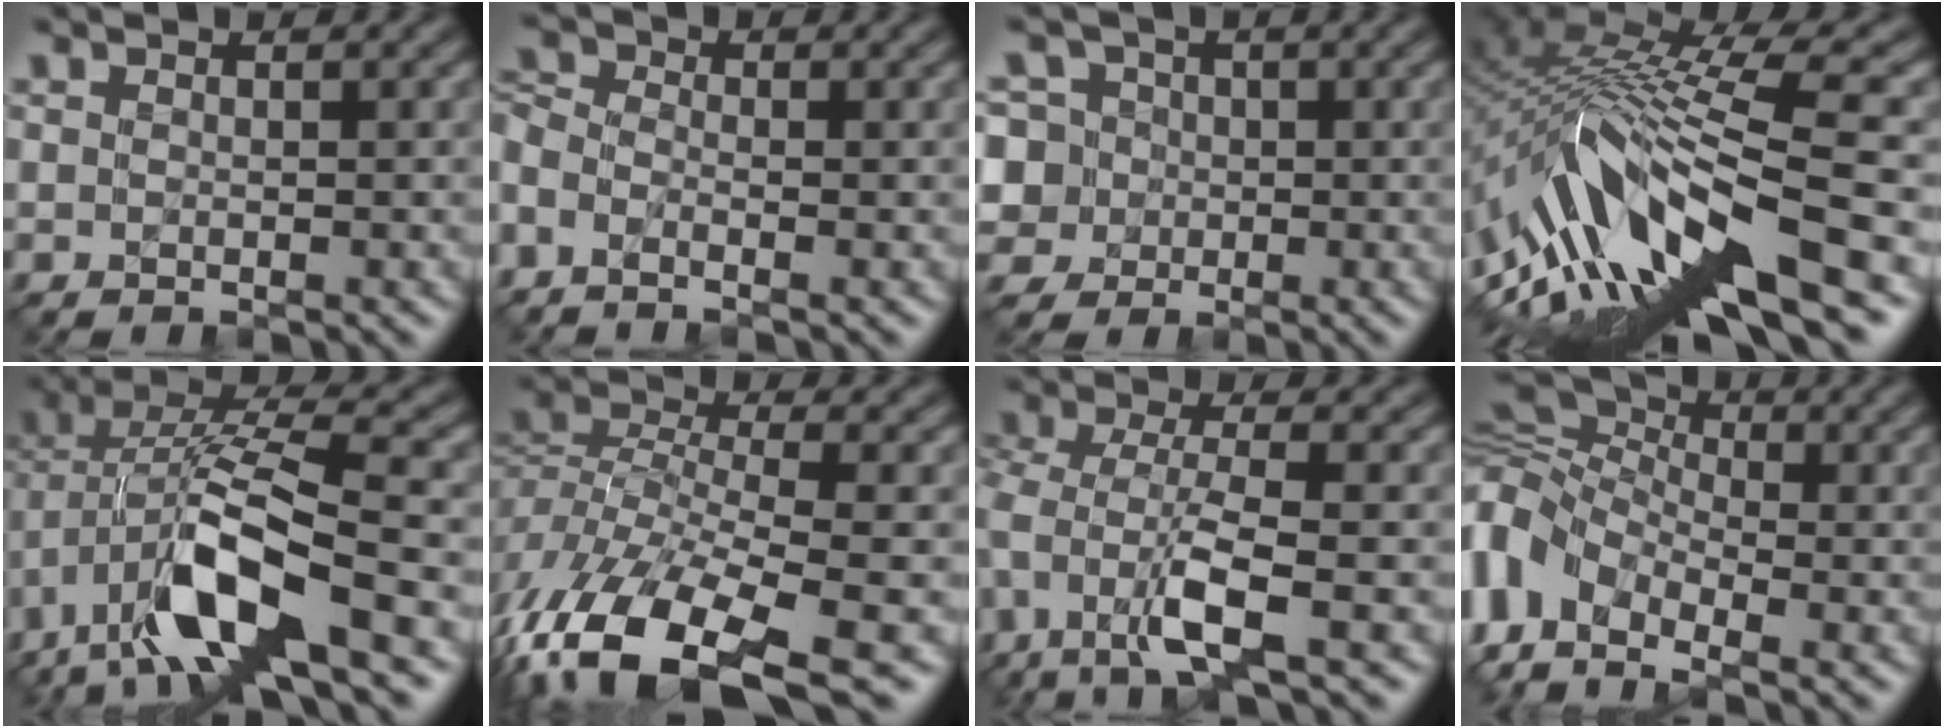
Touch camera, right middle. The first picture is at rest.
{"total": 2.4, "force": [-1.8, 0.9, 1.3], "torque": [-0.067, -0.005, -0.042]}
{"total": 5.5, "force": [0.8, 5.4, 0.7], "torque": [-0.037, 0.043, -0.020]}
{"total": 11.5, "force": [-4.4, 3.7, 10.0], "torque": [-0.223, 0.023, -0.063]}
{"total": 9.9, "force": [-3.8, 4.3, 8.1], "torque": [-0.187, 0.010, -0.069]}
{"total": 11.6, "force": [-7.3, 4.4, 7.8], "torque": [-0.207, -0.004, -0.118]}
{"total": 4.2, "force": [-1.7, 1.4, 3.6], "torque": [-0.109, -0.001, -0.034]}
{"total": 8.2, "force": [-1.8, 5.8, 5.6], "torque": [-0.165, 0.015, -0.041]}